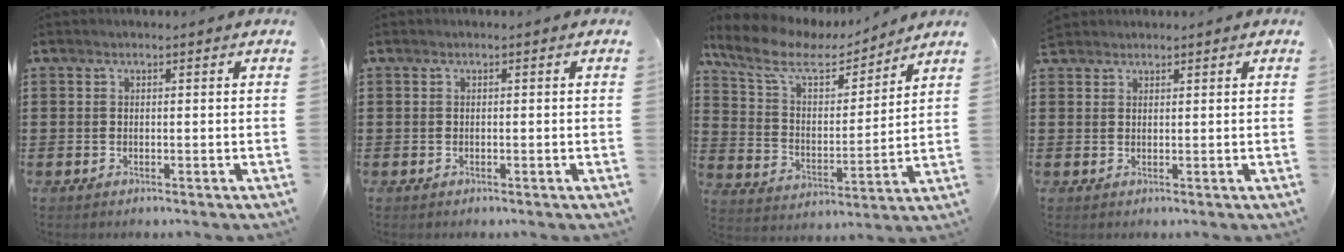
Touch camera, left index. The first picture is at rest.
{"total": 0.0}
{"total": 8.8, "force": [6.7, 3.1, 4.7], "torque": [-0.120, -0.031, 0.112]}
{"total": 1.5, "force": [1.4, 0.5, 0.0], "torque": [-0.004, 0.002, 0.029]}